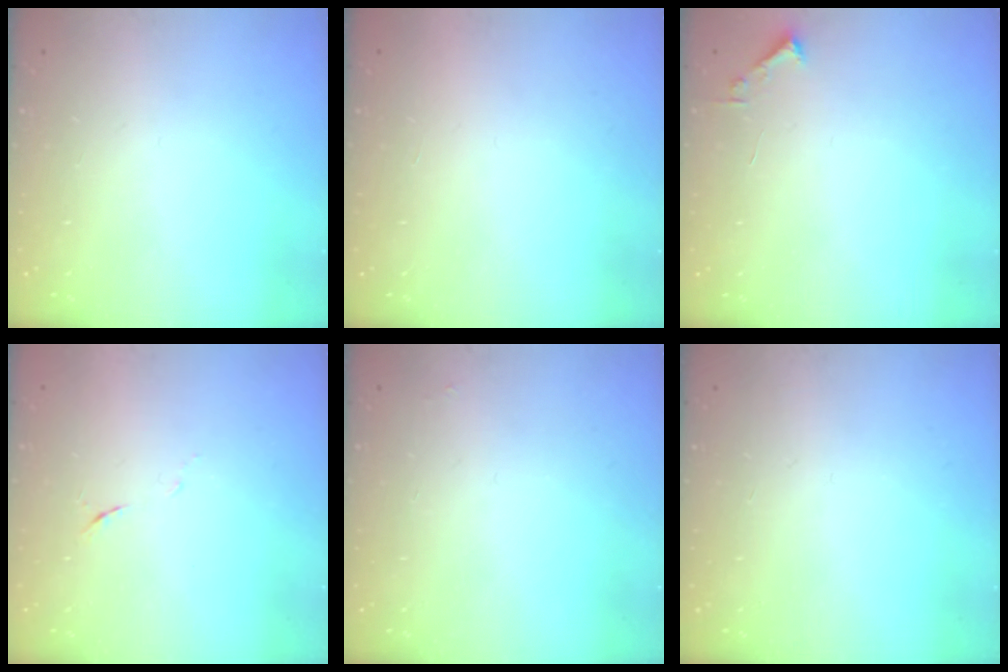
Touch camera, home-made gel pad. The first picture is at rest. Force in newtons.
{"total": 1.6, "press": 1.6, "slide": 0.1}
{"total": 1.7, "press": 1.7, "slide": 0.2}
{"total": 5.2, "press": 5.1, "slide": 1.2}
{"total": 1.9, "press": 1.9, "slide": 0.3}
{"total": 0.0}